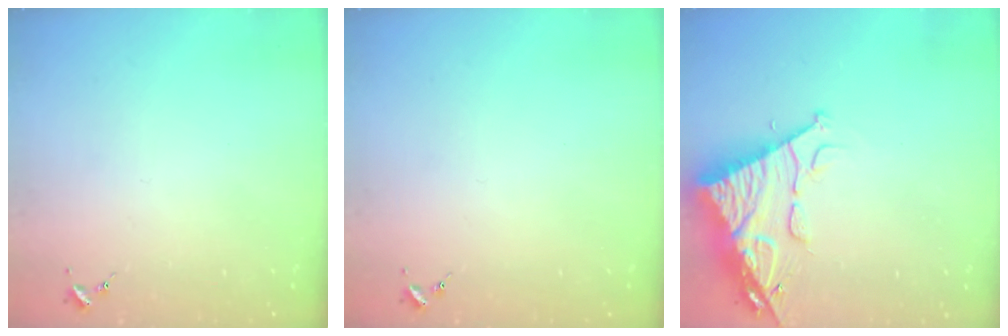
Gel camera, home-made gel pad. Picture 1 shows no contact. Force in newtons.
{"total": 0.0}
{"total": 15.2, "press": 15.1, "slide": 1.4}